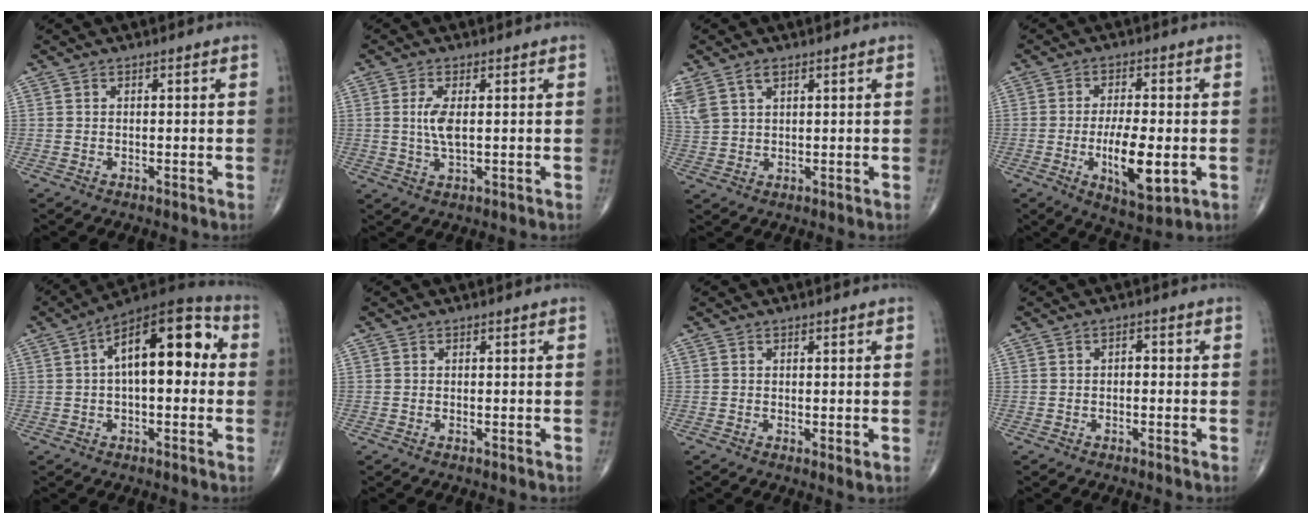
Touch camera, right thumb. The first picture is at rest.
{"total": 4.5, "force": [0.6, 1.6, 4.2], "torque": [-0.094, -0.006, 0.014]}
{"total": 7.5, "force": [4.0, 4.3, 4.7], "torque": [-0.122, 0.004, 0.089]}
{"total": 11.3, "force": [-2.5, 4.1, 10.2], "torque": [-0.166, -0.007, -0.035]}
{"total": 17.3, "force": [2.8, 7.9, 15.1], "torque": [-0.208, 0.041, 0.033]}
{"total": 0.0}
{"total": 1.3, "force": [0.0, 0.3, 1.2], "torque": [-0.021, -0.007, 0.002]}
{"total": 1.5, "force": [-0.1, 0.9, 1.1], "torque": [-0.010, 0.007, -0.007]}